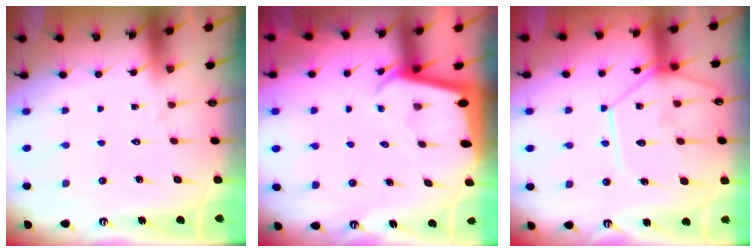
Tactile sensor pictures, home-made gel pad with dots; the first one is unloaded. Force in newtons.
{"total": 2.2, "press": 2.2, "slide": 0.2}
{"total": 13.4, "press": 13.3, "slide": 1.5}